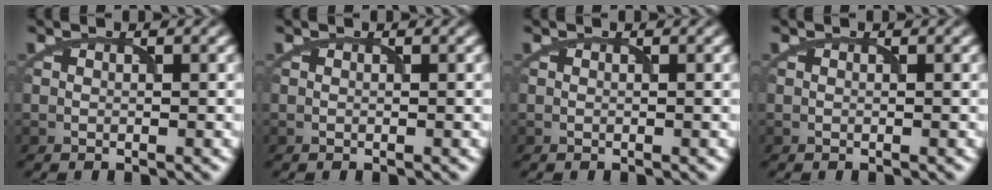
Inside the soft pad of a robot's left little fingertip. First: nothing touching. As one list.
[{"total": 0.0}, {"total": 0.0}, {"total": 0.0}]